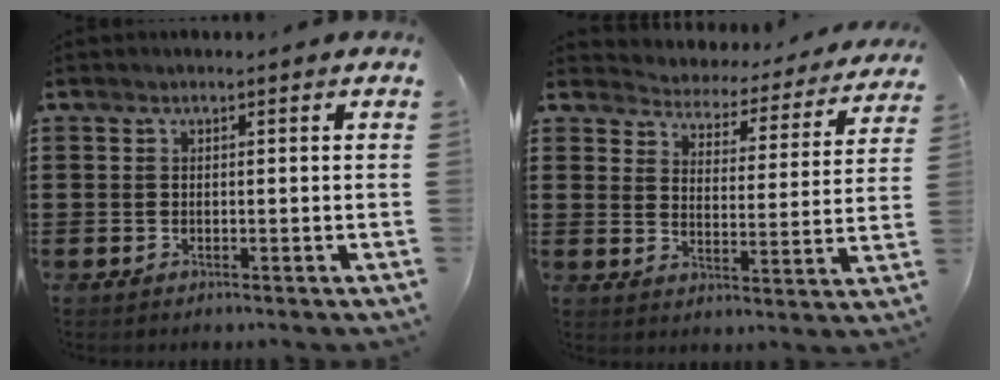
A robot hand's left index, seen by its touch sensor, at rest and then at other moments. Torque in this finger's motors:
{"motor_torque": [2.14, 0.00, 0.09, -0.07]}